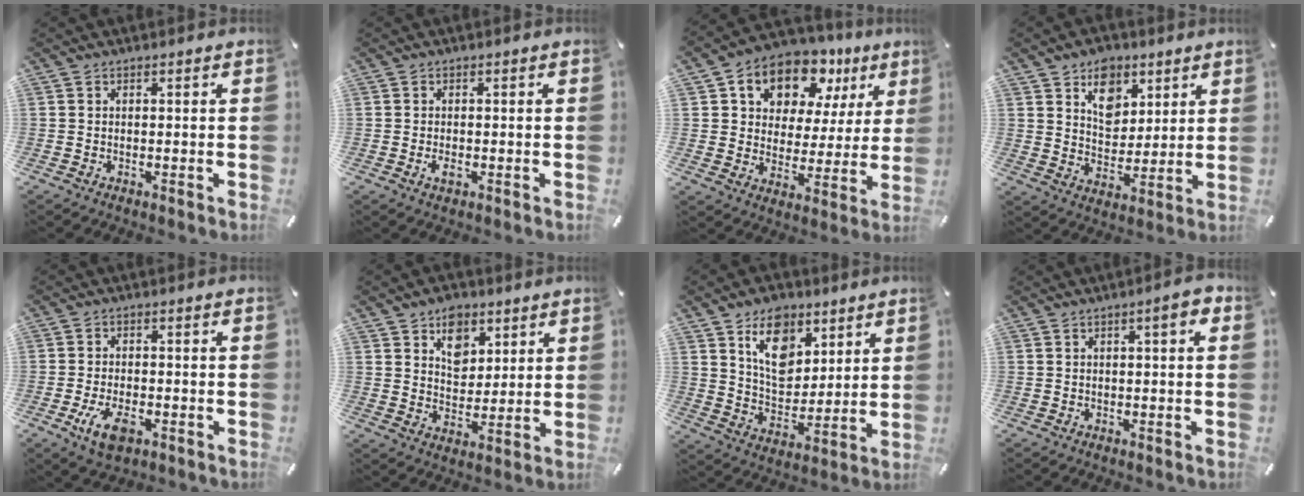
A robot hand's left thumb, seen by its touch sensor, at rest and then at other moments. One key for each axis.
{"total": 1.9, "fx": -0.5, "fy": 1.0, "fz": 1.5, "tx": -0.028, "ty": 0.001, "tz": -0.010}
{"total": 12.6, "fx": 7.8, "fy": 8.6, "fz": 5.0, "tx": -0.089, "ty": -0.051, "tz": 0.143}
{"total": 9.6, "fx": 5.2, "fy": 7.3, "fz": 3.4, "tx": -0.039, "ty": -0.029, "tz": 0.092}
{"total": 6.7, "fx": -2.7, "fy": 3.6, "fz": 4.9, "tx": -0.100, "ty": 0.001, "tz": -0.052}
{"total": 8.3, "fx": 4.6, "fy": 6.2, "fz": 2.9, "tx": -0.032, "ty": -0.022, "tz": 0.081}
{"total": 12.2, "fx": 6.7, "fy": 8.7, "fz": 5.4, "tx": -0.081, "ty": -0.032, "tz": 0.123}
{"total": 3.9, "fx": 1.0, "fy": 1.0, "fz": 3.6, "tx": -0.053, "ty": 0.000, "tz": 0.011}